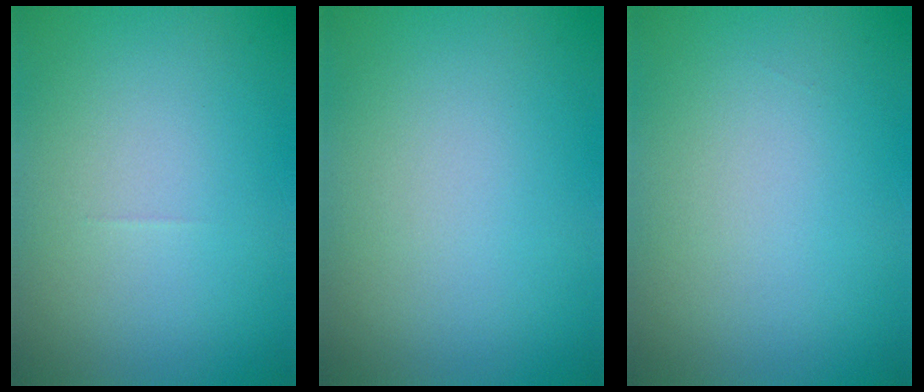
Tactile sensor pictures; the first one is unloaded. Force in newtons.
{"total": 0.0}
{"total": 0.0}